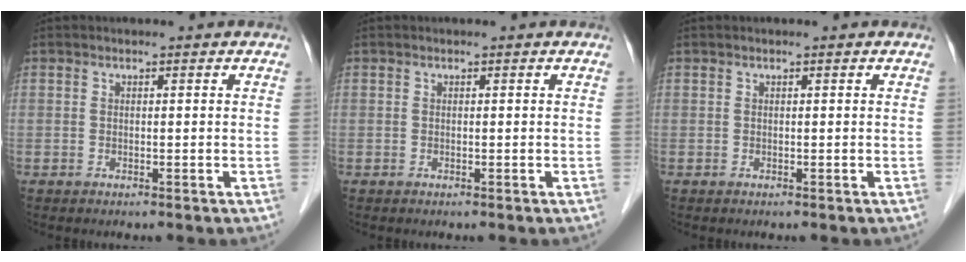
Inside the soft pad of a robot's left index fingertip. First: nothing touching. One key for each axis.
{"total": 0.0}
{"total": 0.0}